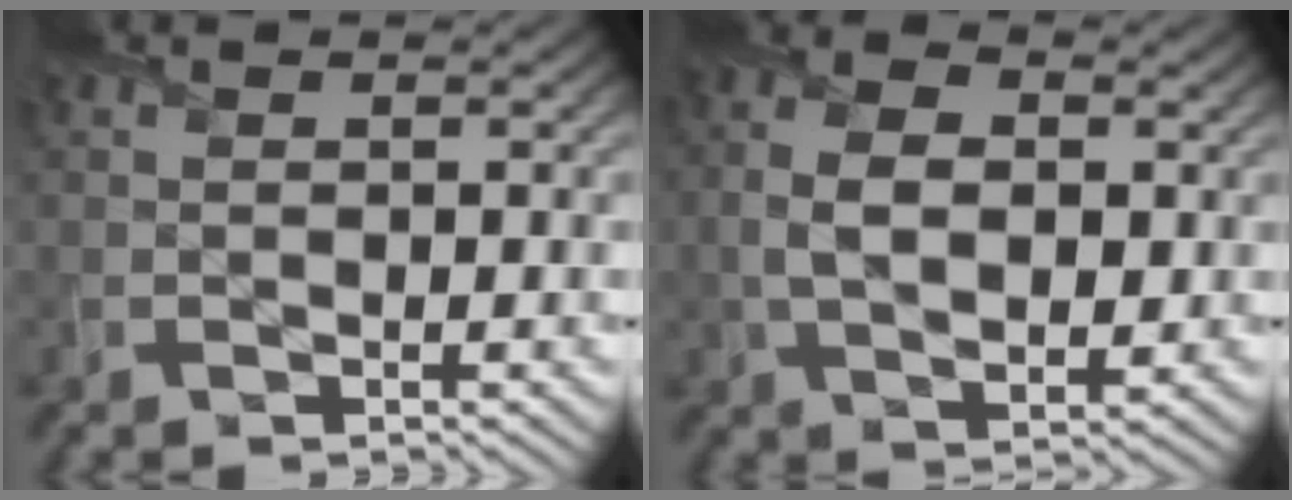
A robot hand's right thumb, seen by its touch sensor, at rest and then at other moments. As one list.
[{"total": 6.7, "force": [0.2, 4.0, 5.3], "torque": [-0.117, -0.004, 0.001]}]